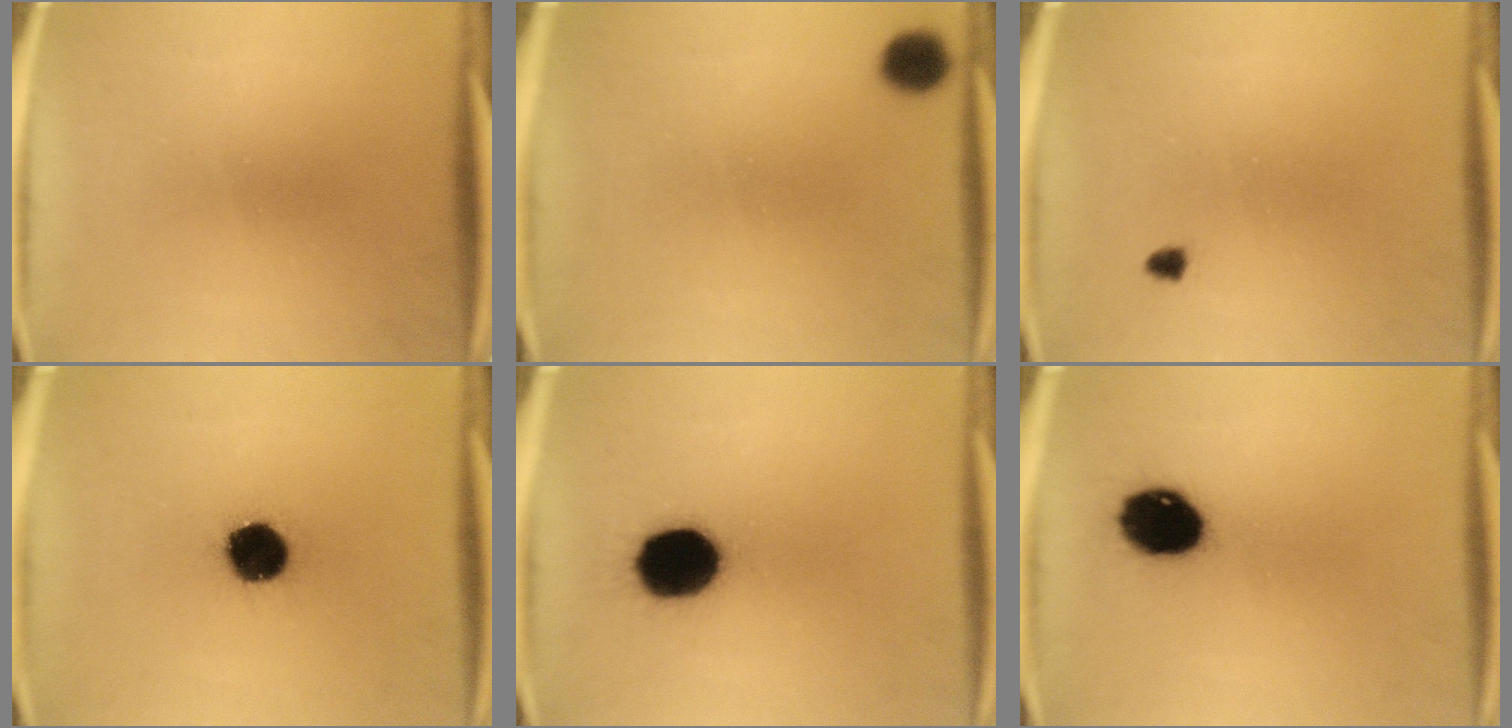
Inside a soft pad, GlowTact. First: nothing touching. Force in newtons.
{"total": 4.0}
{"total": 1.0}
{"total": 12.9}
{"total": 16.2}
{"total": 12.3}